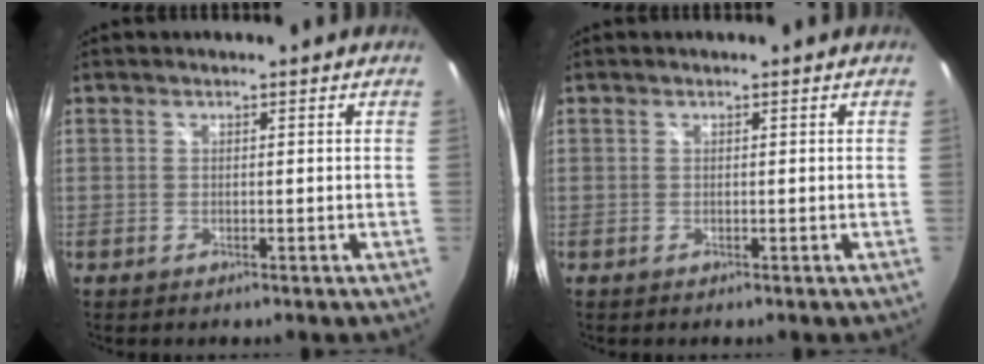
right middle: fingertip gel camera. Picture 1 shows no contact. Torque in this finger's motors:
{"motor_torque": [0.00, 0.00, 0.00, 0.00]}